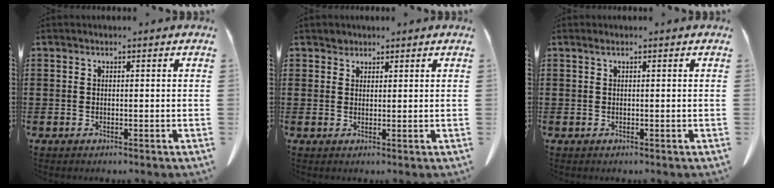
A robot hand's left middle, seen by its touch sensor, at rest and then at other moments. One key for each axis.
{"total": 1.4, "fx": 1.2, "fy": 0.8, "fz": -0.1, "tx": -0.003, "ty": 0.002, "tz": 0.023}
{"total": 0.6, "fx": 0.3, "fy": 0.0, "fz": 0.6, "tx": -0.011, "ty": 0.001, "tz": 0.005}